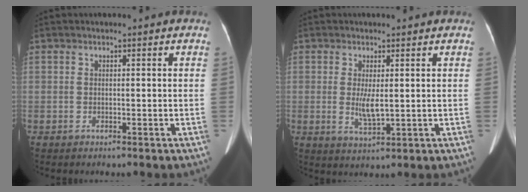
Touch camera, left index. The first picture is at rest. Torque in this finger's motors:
{"motor_torque": [0.76, 0.22, 0.34, 0.06]}